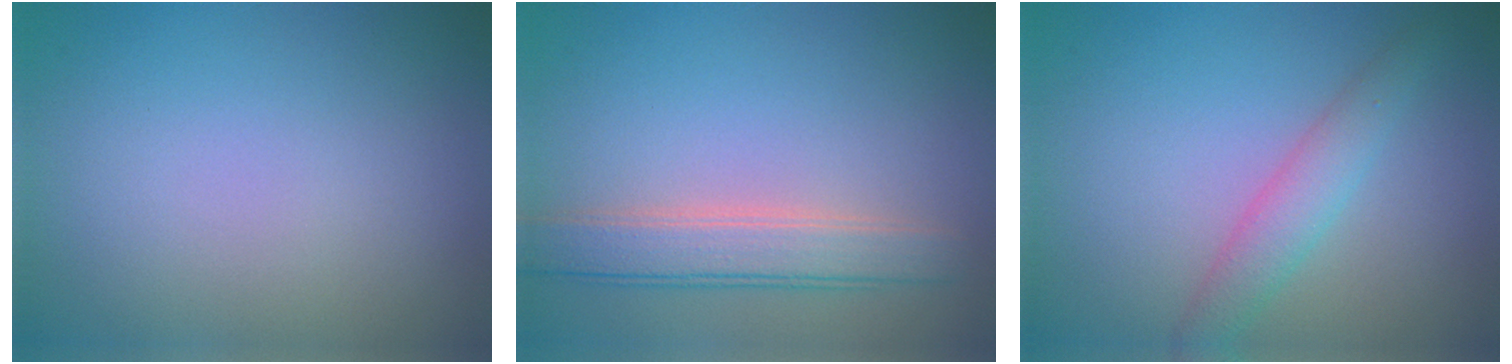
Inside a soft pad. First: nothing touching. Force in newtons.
{"total": 3.7, "press": 3.7, "slide": 0.3}
{"total": 2.5, "press": 2.5, "slide": 0.1}